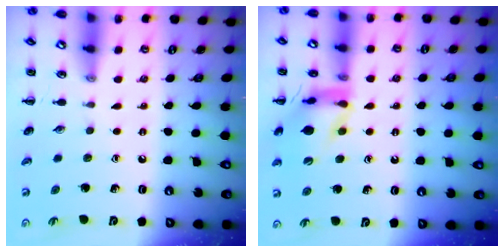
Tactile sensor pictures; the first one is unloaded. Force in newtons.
{"total": 13.9, "press": 13.8, "slide": 1.5}